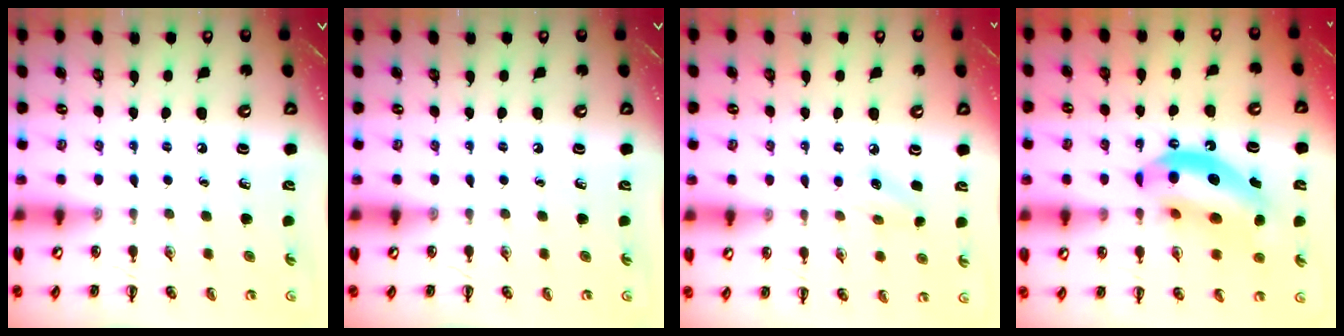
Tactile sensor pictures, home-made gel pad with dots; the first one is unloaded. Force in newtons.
{"total": 0.0}
{"total": 5.9, "press": 5.8, "slide": 1.5}
{"total": 15.4, "press": 14.9, "slide": 4.1}